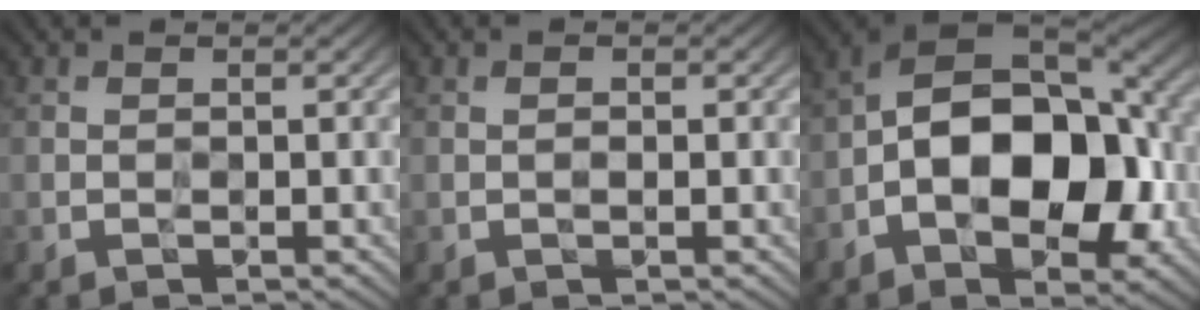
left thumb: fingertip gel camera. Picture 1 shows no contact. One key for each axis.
{"total": 0.7, "fx": -0.1, "fy": 0.1, "fz": 0.7, "tx": -0.012, "ty": 0.000, "tz": -0.003}
{"total": 17.0, "fx": -2.3, "fy": 9.3, "fz": 14.0, "tx": -0.227, "ty": 0.002, "tz": -0.051}